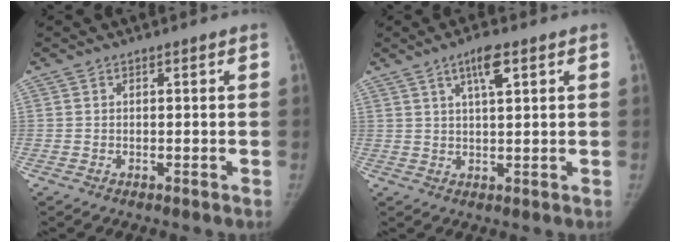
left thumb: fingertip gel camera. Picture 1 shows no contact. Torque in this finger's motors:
{"motor_torque": [-0.27, 0.04, 0.14, 0.46, -0.02]}